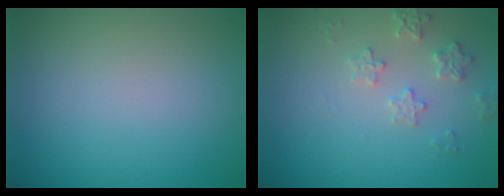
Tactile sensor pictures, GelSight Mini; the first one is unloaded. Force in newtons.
{"total": 2.2, "press": 2.1, "slide": 0.4}